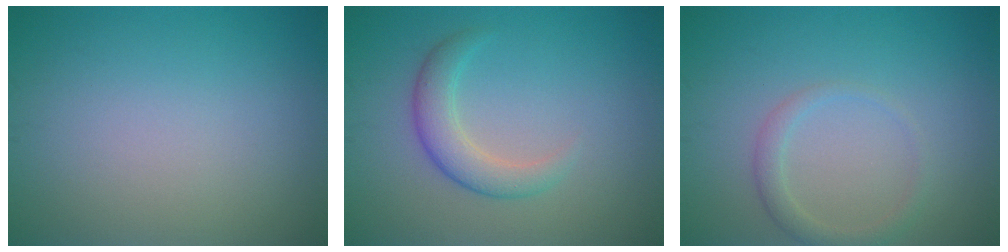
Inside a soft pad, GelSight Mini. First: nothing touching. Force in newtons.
{"total": 3.0, "press": 3.0, "slide": 0.1}
{"total": 1.7, "press": 1.7, "slide": 0.1}